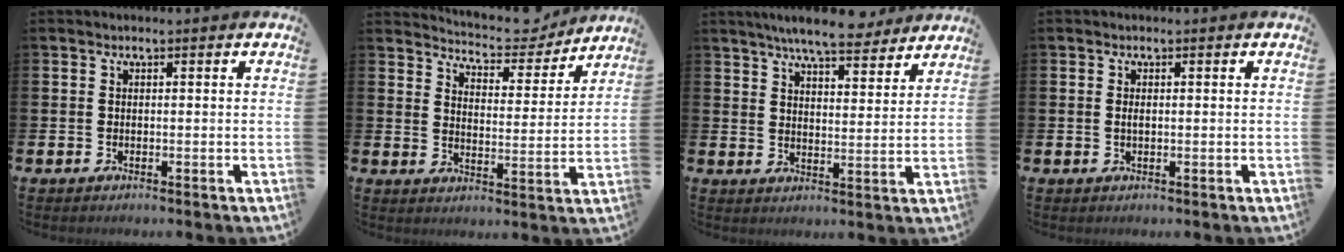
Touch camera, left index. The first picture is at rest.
{"total": 5.9, "force": [5.7, 1.2, 0.8], "torque": [-0.031, -0.045, 0.096]}
{"total": 7.5, "force": [7.0, 1.0, 2.5], "torque": [-0.059, -0.032, 0.124]}
{"total": 0.7, "force": [0.1, 0.3, 0.6], "torque": [-0.012, 0.001, 0.000]}